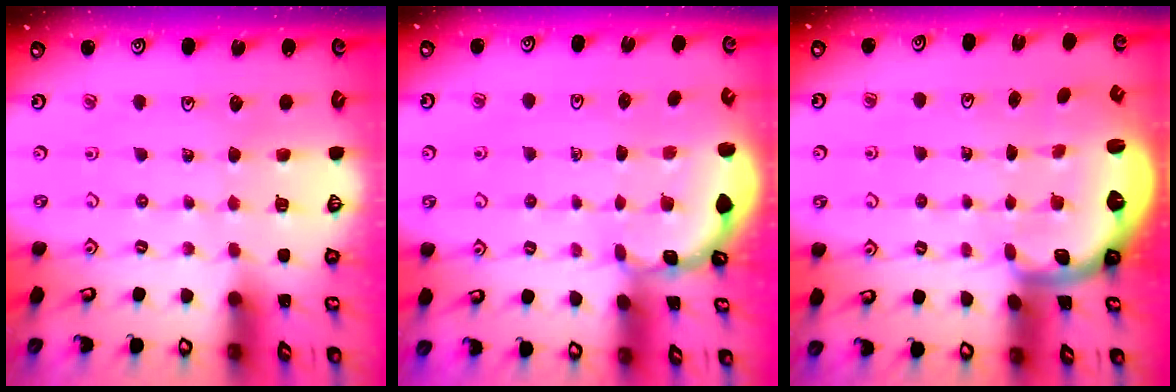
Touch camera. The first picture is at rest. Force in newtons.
{"total": 1.8, "press": 1.8, "slide": 0.3}
{"total": 2.1, "press": 1.9, "slide": 0.9}